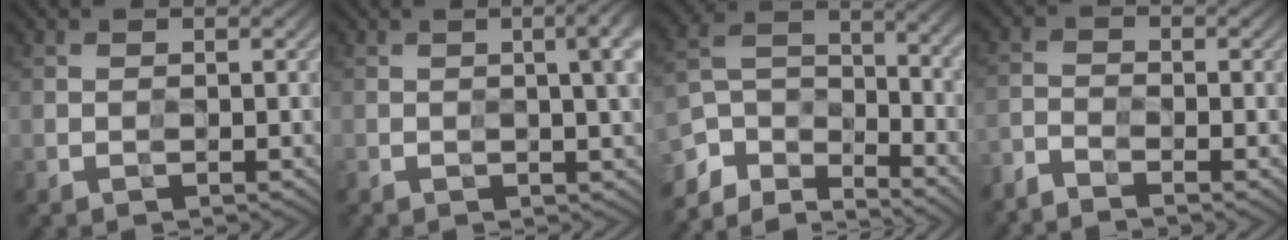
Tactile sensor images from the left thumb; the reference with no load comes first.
{"total": 5.2, "force": [0.7, 1.5, 5.0], "torque": [-0.061, 0.009, 0.009]}
{"total": 8.6, "force": [-6.5, 3.4, 4.6], "torque": [-0.100, -0.012, -0.136]}
{"total": 2.9, "force": [-2.8, 0.3, 0.9], "torque": [-0.021, -0.009, -0.068]}